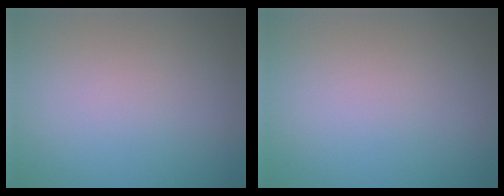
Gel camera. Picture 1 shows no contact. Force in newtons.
{"total": 0.0}